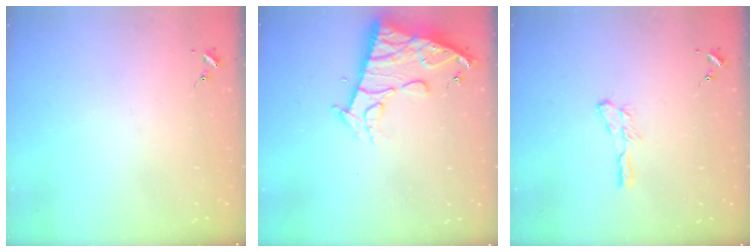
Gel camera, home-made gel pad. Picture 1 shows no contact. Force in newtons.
{"total": 13.2, "press": 13.2, "slide": 1.4}
{"total": 4.7, "press": 4.7, "slide": 0.7}